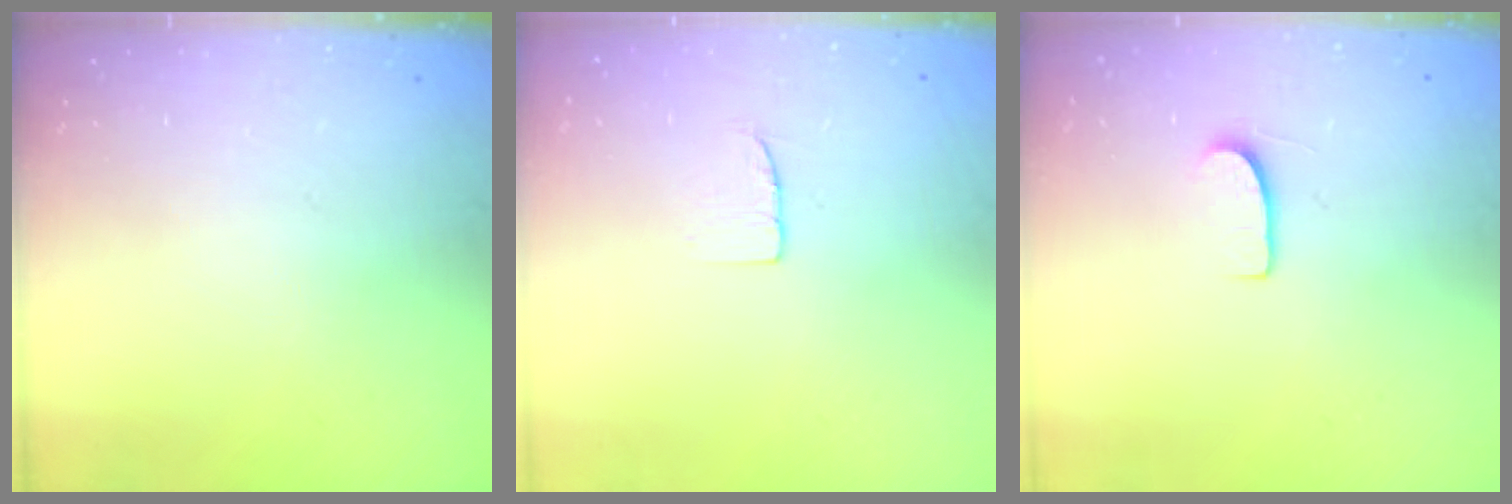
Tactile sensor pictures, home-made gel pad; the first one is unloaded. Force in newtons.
{"total": 3.9, "press": 3.9, "slide": 0.3}
{"total": 5.9, "press": 5.9, "slide": 0.5}